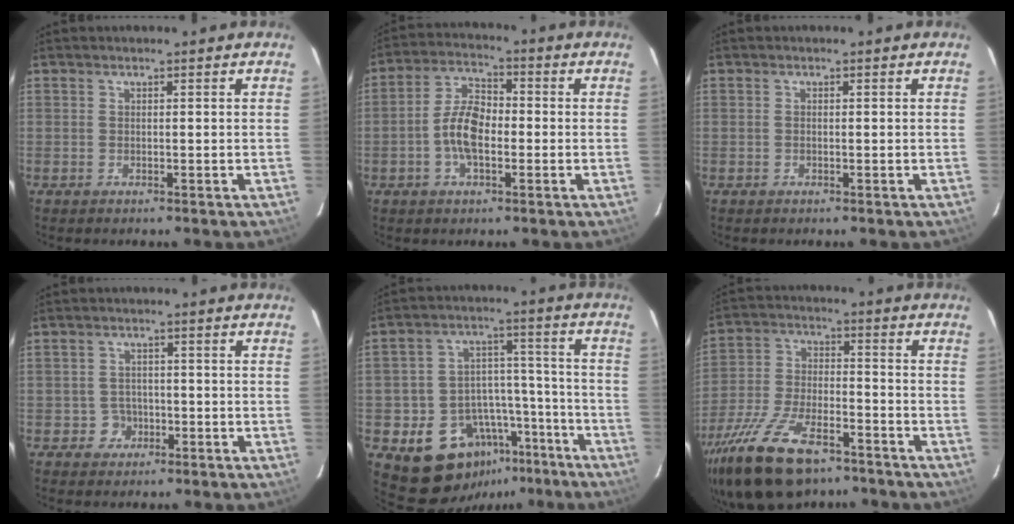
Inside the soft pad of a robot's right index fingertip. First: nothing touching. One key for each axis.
{"total": 7.7, "fx": -1.8, "fy": 3.8, "fz": 6.4, "tx": -0.129, "ty": 0.016, "tz": -0.034}
{"total": 0.0}
{"total": 3.2, "fx": -1.3, "fy": 2.9, "fz": 0.0, "tx": -0.002, "ty": 0.013, "tz": -0.021}
{"total": 16.5, "fx": -10.7, "fy": 11.6, "fz": 5.0, "tx": -0.107, "ty": 0.063, "tz": -0.134}
{"total": 20.0, "fx": -13.9, "fy": 8.4, "fz": 11.7, "tx": -0.253, "ty": -0.033, "tz": -0.246}